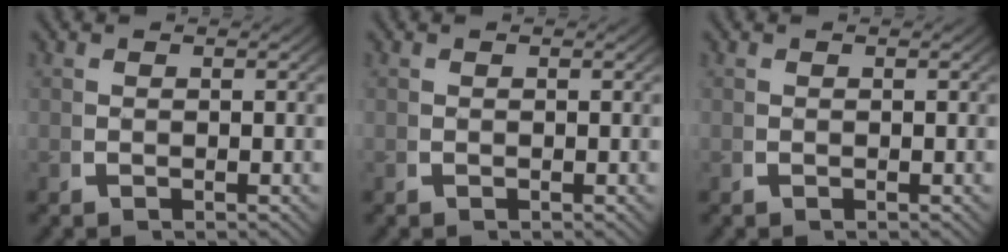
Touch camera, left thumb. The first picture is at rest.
{"total": 0.0}
{"total": 0.0}